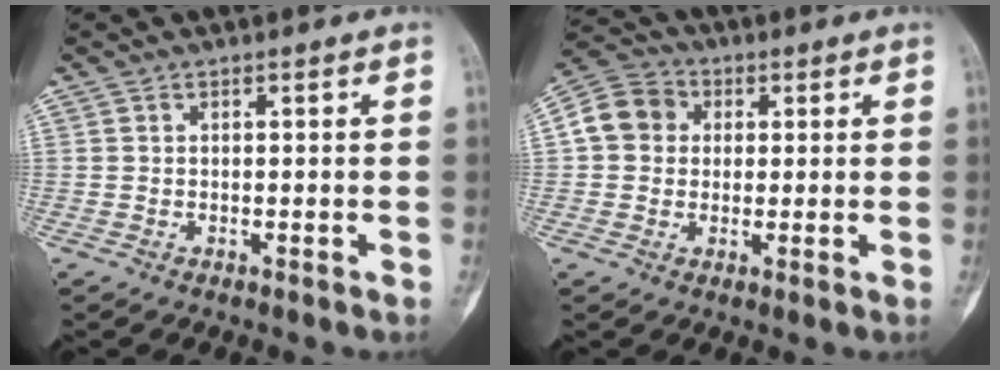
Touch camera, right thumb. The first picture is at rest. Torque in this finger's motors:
{"motor_torque": [1.00, 1.33, 0.27, -0.34, 0.04]}